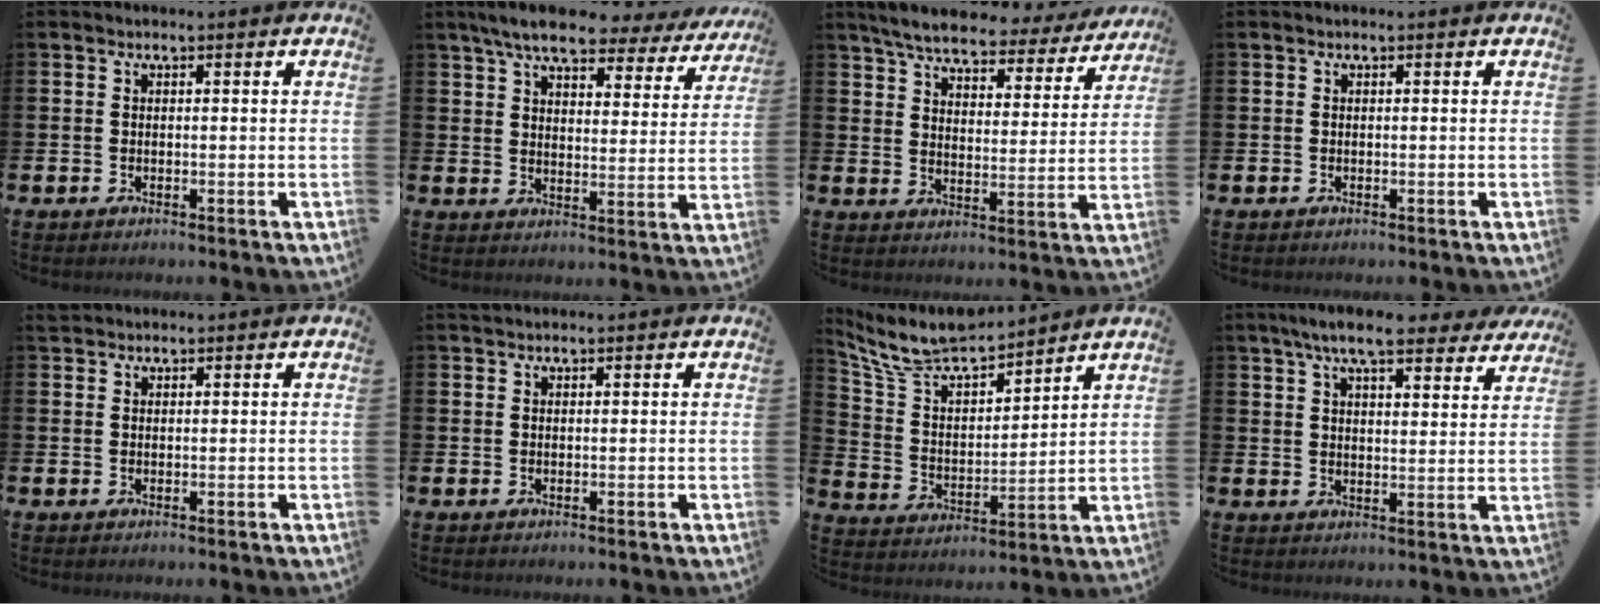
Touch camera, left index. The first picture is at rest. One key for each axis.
{"total": 7.3, "fx": 6.5, "fy": 1.4, "fz": 3.0, "tx": -0.079, "ty": -0.033, "tz": 0.111}
{"total": 6.2, "fx": 5.6, "fy": 1.2, "fz": 2.2, "tx": -0.069, "ty": -0.031, "tz": 0.093}
{"total": 0.0}
{"total": 1.3, "fx": 1.2, "fy": 0.5, "fz": 0.1, "tx": 0.009, "ty": -0.001, "tz": 0.020}
{"total": 0.9, "fx": 0.8, "fy": 0.2, "fz": 0.3, "tx": -0.003, "ty": 0.001, "tz": 0.014}
{"total": 8.7, "fx": 8.1, "fy": 1.8, "fz": 2.5, "tx": -0.091, "ty": -0.052, "tz": 0.148}
{"total": 8.5, "fx": 7.4, "fy": 1.7, "fz": 3.8, "tx": -0.081, "ty": -0.026, "tz": 0.132}